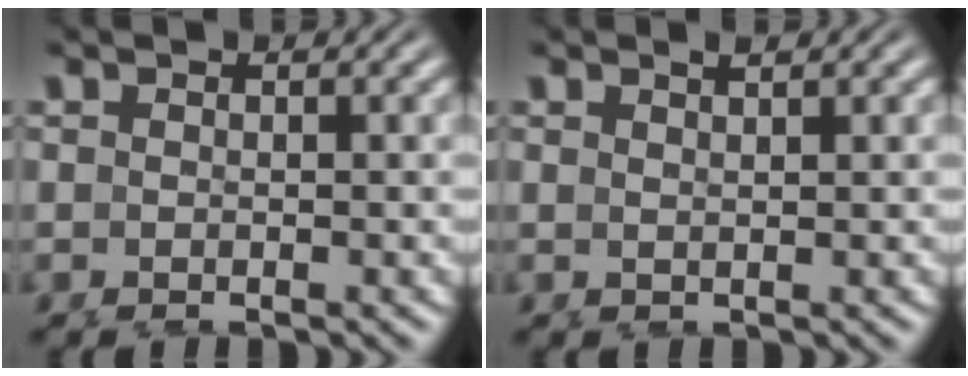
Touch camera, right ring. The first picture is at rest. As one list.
[{"total": 1.0, "force": [0.9, -0.4, 0.4], "torque": [-0.004, -0.003, 0.021]}]